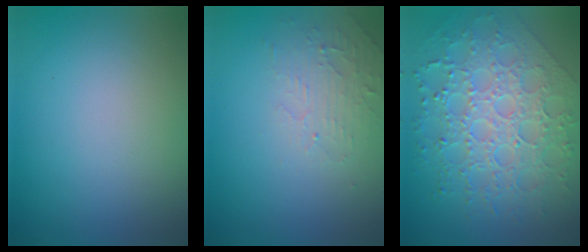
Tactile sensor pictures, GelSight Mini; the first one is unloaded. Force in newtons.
{"total": 2.4, "press": 2.3, "slide": 0.5}
{"total": 8.8, "press": 6.3, "slide": 6.1}